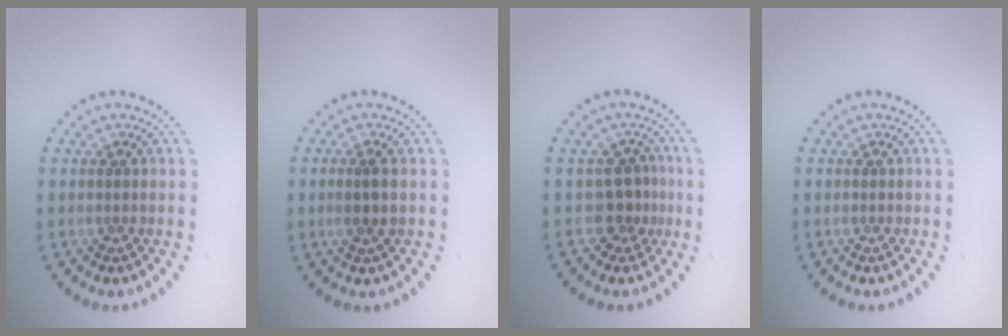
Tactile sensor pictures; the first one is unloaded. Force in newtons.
{"total": 1.5, "press": 1.4, "slide": 0.6}
{"total": 2.3, "press": 1.5, "slide": 1.7}
{"total": 0.0}